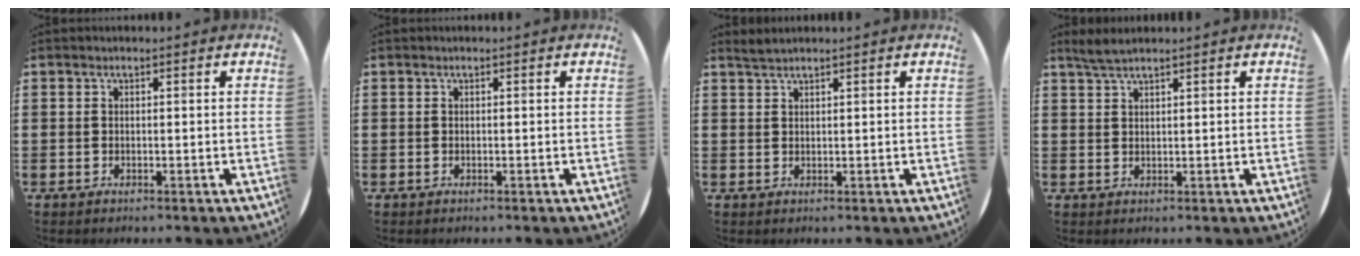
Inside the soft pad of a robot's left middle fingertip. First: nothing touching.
{"total": 0.0}
{"total": 1.2, "force": [1.2, -0.1, 0.2], "torque": [-0.005, 0.001, 0.023]}
{"total": 2.1, "force": [1.8, 0.1, 1.1], "torque": [-0.023, 0.003, 0.034]}